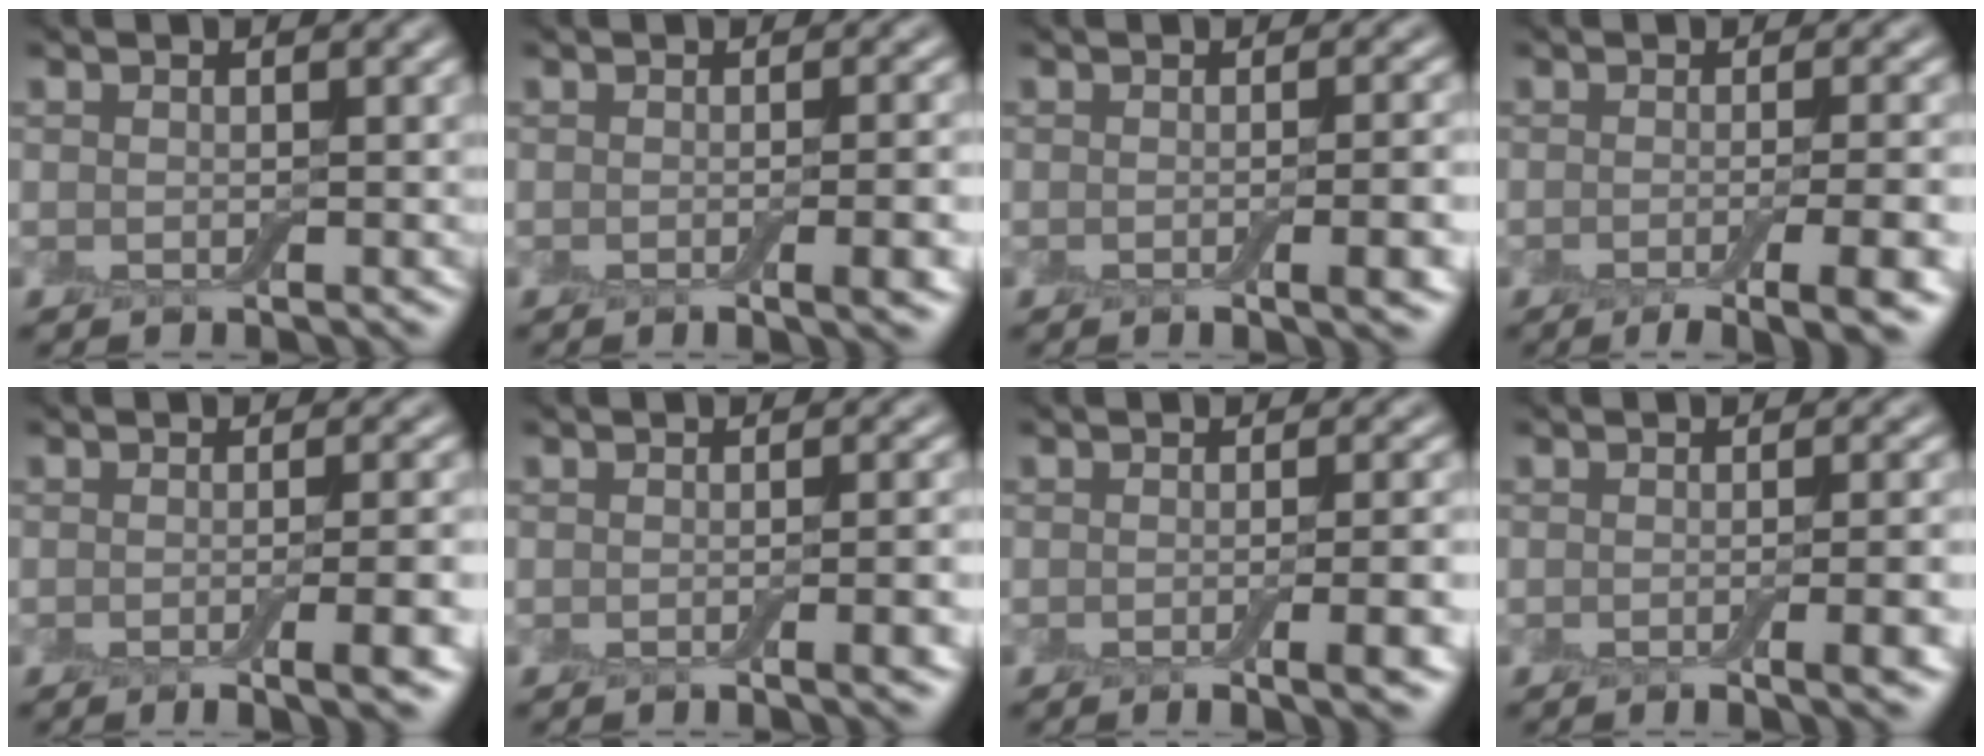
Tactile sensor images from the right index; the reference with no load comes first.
{"total": 4.5, "force": [-1.2, 1.4, 4.1], "torque": [-0.045, -0.007, -0.013]}
{"total": 4.6, "force": [-1.2, 1.4, 4.2], "torque": [-0.047, -0.005, -0.014]}
{"total": 8.0, "force": [-3.9, 2.4, 6.5], "torque": [-0.071, -0.012, -0.051]}
{"total": 6.1, "force": [-2.0, 1.9, 5.4], "torque": [-0.060, -0.007, -0.023]}
{"total": 3.7, "force": [-0.9, 1.0, 3.4], "torque": [-0.037, -0.002, -0.012]}
{"total": 5.6, "force": [-1.7, 1.8, 5.0], "torque": [-0.056, -0.006, -0.017]}
{"total": 5.1, "force": [-1.4, 1.6, 4.6], "torque": [-0.051, -0.007, -0.015]}